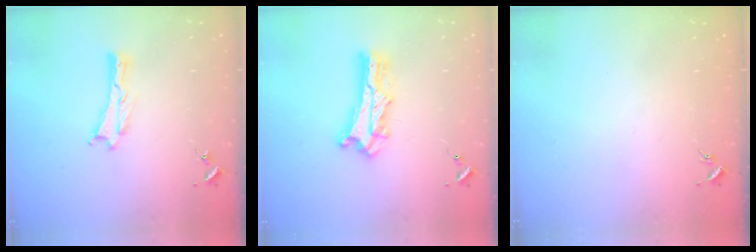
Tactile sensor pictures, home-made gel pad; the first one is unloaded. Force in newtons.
{"total": 7.2, "press": 7.1, "slide": 0.6}
{"total": 0.0}